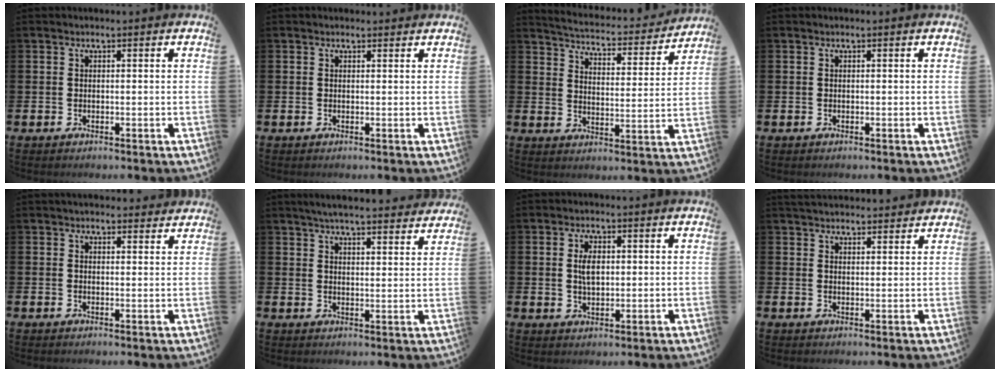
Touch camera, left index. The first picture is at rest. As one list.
[{"total": 0.6, "force": [0.5, 0.3, 0.1], "torque": [0.008, 0.000, 0.006]}, {"total": 4.7, "force": [4.6, 0.5, 0.7], "torque": [-0.039, -0.039, 0.074]}, {"total": 0.0}, {"total": 2.3, "force": [2.2, 0.5, 0.1], "torque": [0.005, -0.010, 0.038]}, {"total": 5.1, "force": [5.0, 0.2, 1.2], "torque": [-0.035, -0.024, 0.089]}, {"total": 3.3, "force": [0.8, 1.8, 2.6], "torque": [-0.038, 0.002, 0.008]}, {"total": 3.2, "force": [3.1, 0.5, 0.2], "torque": [-0.007, -0.013, 0.058]}]